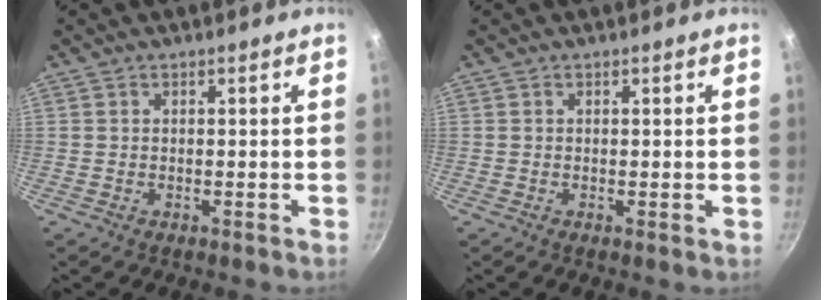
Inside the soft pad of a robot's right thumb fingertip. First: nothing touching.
{"total": 0.0}